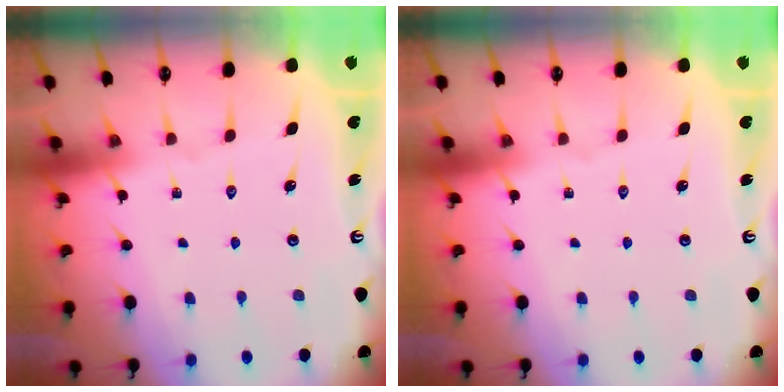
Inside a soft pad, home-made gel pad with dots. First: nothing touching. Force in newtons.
{"total": 0.0}